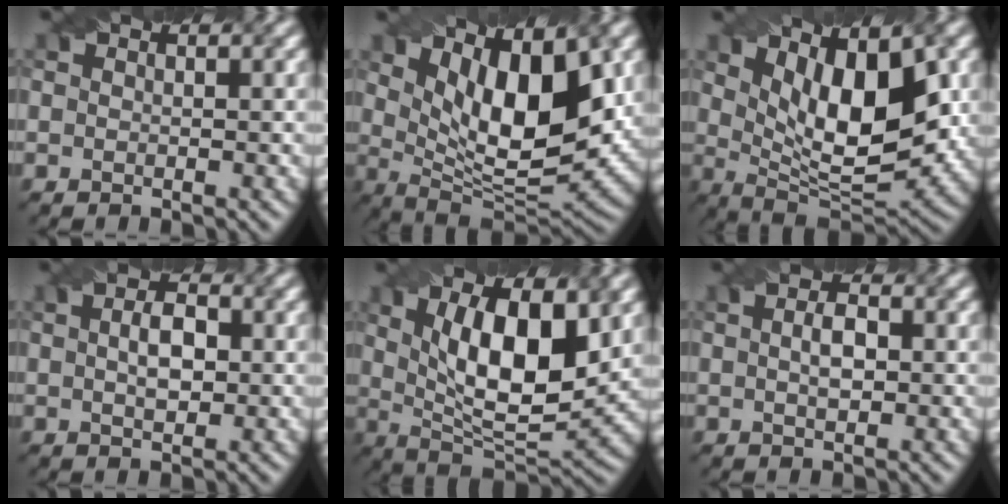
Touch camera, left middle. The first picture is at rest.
{"total": 10.9, "force": [3.3, 4.5, 9.4], "torque": [-0.142, -0.011, 0.058]}
{"total": 9.9, "force": [2.4, 4.2, 8.7], "torque": [-0.129, -0.009, 0.041]}
{"total": 3.0, "force": [0.1, 1.6, 2.5], "torque": [-0.052, 0.005, 0.003]}
{"total": 10.9, "force": [2.4, 4.2, 9.8], "torque": [-0.157, -0.005, 0.043]}
{"total": 2.2, "force": [0.0, 1.1, 1.9], "torque": [-0.040, 0.005, 0.000]}